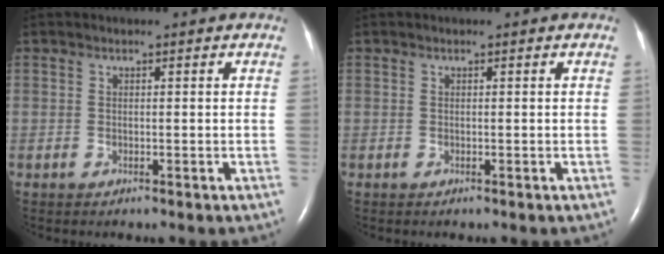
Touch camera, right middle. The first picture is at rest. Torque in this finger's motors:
{"motor_torque": [0.06, -0.13, 0.00, 0.00]}